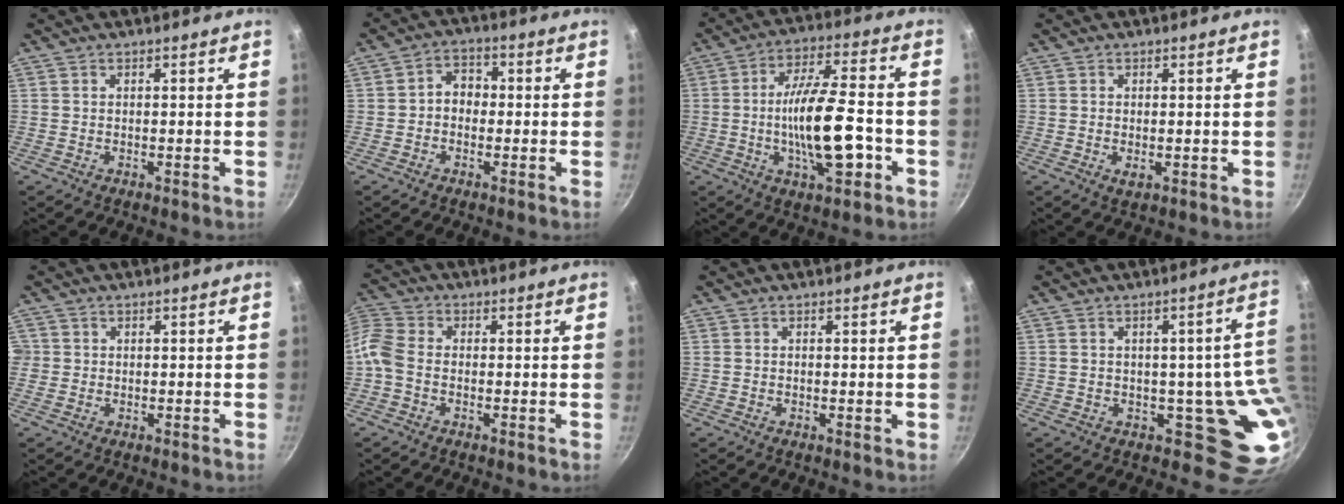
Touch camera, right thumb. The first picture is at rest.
{"total": 4.5, "force": [-0.6, 3.6, 2.6], "torque": [-0.017, 0.018, -0.021]}
{"total": 15.7, "force": [-3.8, 5.4, 14.3], "torque": [-0.233, 0.024, -0.067]}
{"total": 1.9, "force": [-0.3, 1.1, 1.5], "torque": [-0.024, -0.004, -0.003]}
{"total": 1.3, "force": [-0.2, 1.3, 0.2], "torque": [0.004, 0.004, -0.005]}
{"total": 8.5, "force": [-2.3, 6.1, 5.4], "torque": [-0.130, 0.023, -0.067]}
{"total": 0.0}
{"total": 9.3, "force": [0.0, 6.9, 6.3], "torque": [-0.007, -0.005, 0.001]}